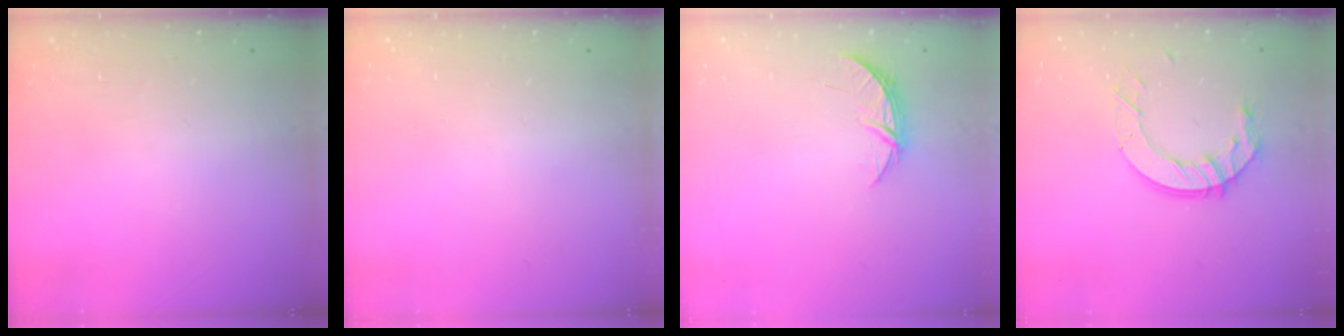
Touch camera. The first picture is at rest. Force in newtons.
{"total": 0.0}
{"total": 5.1, "press": 5.1, "slide": 0.6}
{"total": 10.6, "press": 10.5, "slide": 1.0}